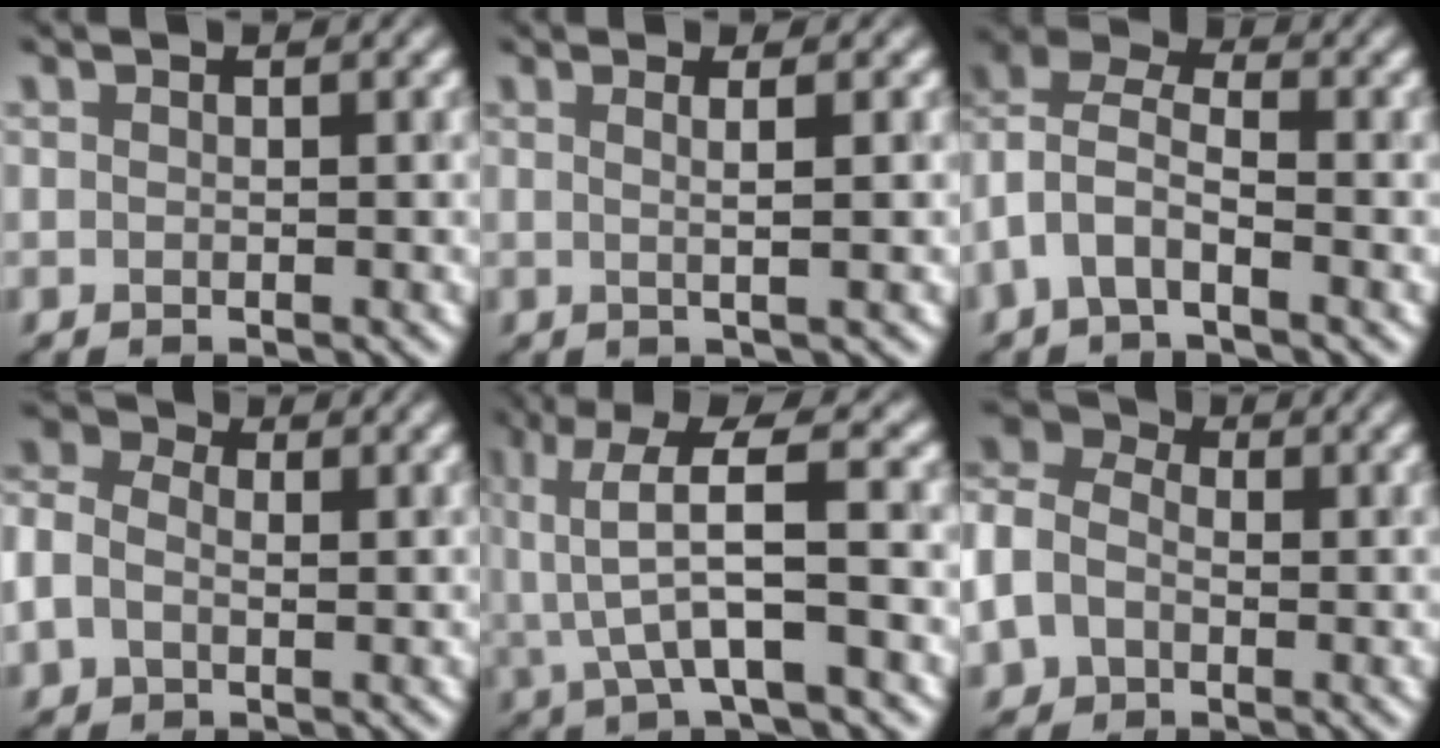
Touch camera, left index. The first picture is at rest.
{"total": 2.8, "force": [0.6, 1.0, 2.5], "torque": [-0.019, 0.009, -0.014]}
{"total": 4.5, "force": [-1.2, 2.7, 3.4], "torque": [-0.070, 0.016, -0.034]}
{"total": 4.5, "force": [0.1, 3.6, 2.8], "torque": [-0.079, 0.012, -0.002]}
{"total": 6.6, "force": [0.0, 1.7, 6.4], "torque": [-0.129, 0.015, 0.002]}
{"total": 7.1, "force": [-1.1, 5.6, 4.2], "torque": [-0.109, 0.006, -0.029]}